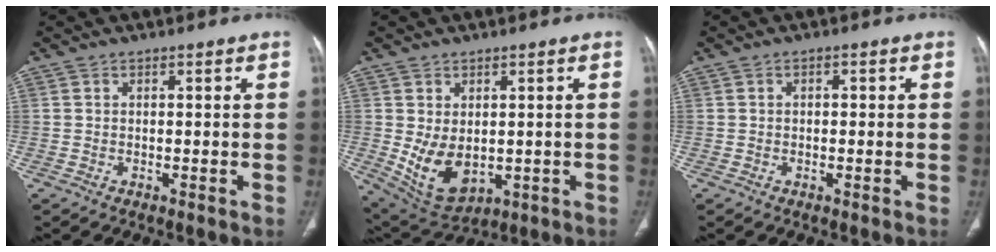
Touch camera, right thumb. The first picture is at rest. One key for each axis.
{"total": 9.6, "fx": -0.7, "fy": 6.4, "fz": 7.2, "tx": -0.113, "ty": -0.011, "tz": 0.017}
{"total": 0.9, "fx": 0.1, "fy": 0.5, "fz": 0.7, "tx": -0.010, "ty": 0.002, "tz": -0.001}